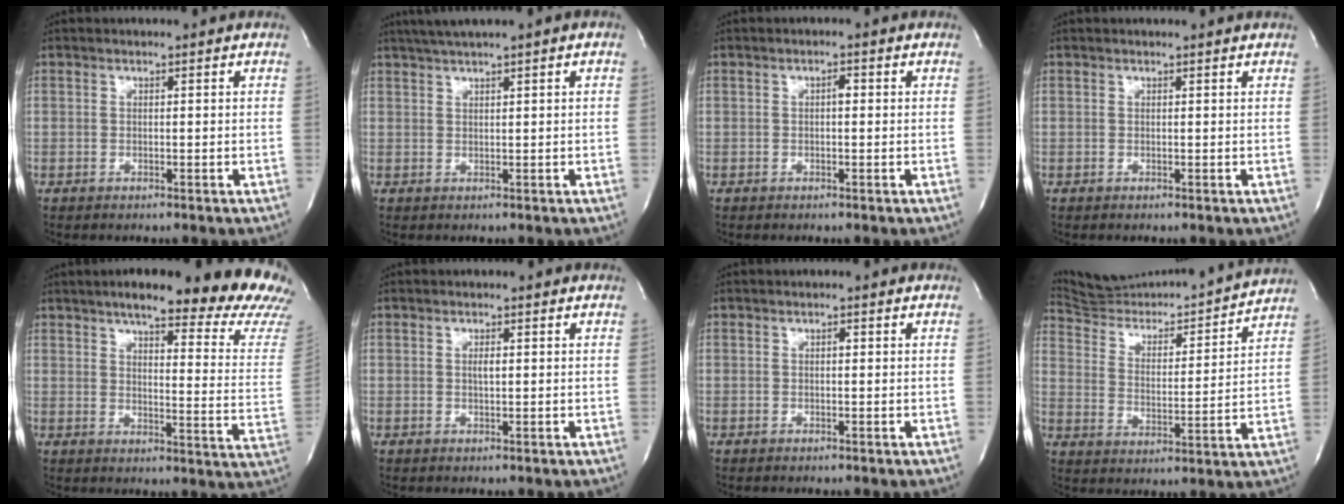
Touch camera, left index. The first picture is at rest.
{"total": 3.5, "force": [2.1, -0.5, 2.8], "torque": [-0.059, 0.012, 0.043]}
{"total": 1.1, "force": [-0.4, 0.3, 0.9], "torque": [-0.014, -0.002, -0.007]}
{"total": 0.6, "force": [0.5, -0.3, 0.0], "torque": [-0.008, -0.010, 0.004]}
{"total": 25.0, "force": [21.6, 3.0, 12.3], "torque": [-0.148, -0.083, 0.239]}
{"total": 1.0, "force": [-0.3, 0.1, 1.0], "torque": [-0.019, -0.004, -0.004]}
{"total": 0.5, "force": [-0.4, 0.1, 0.4], "torque": [-0.006, -0.003, -0.007]}
{"total": 17.4, "force": [17.1, 0.9, 3.1], "torque": [-0.054, -0.034, 0.254]}